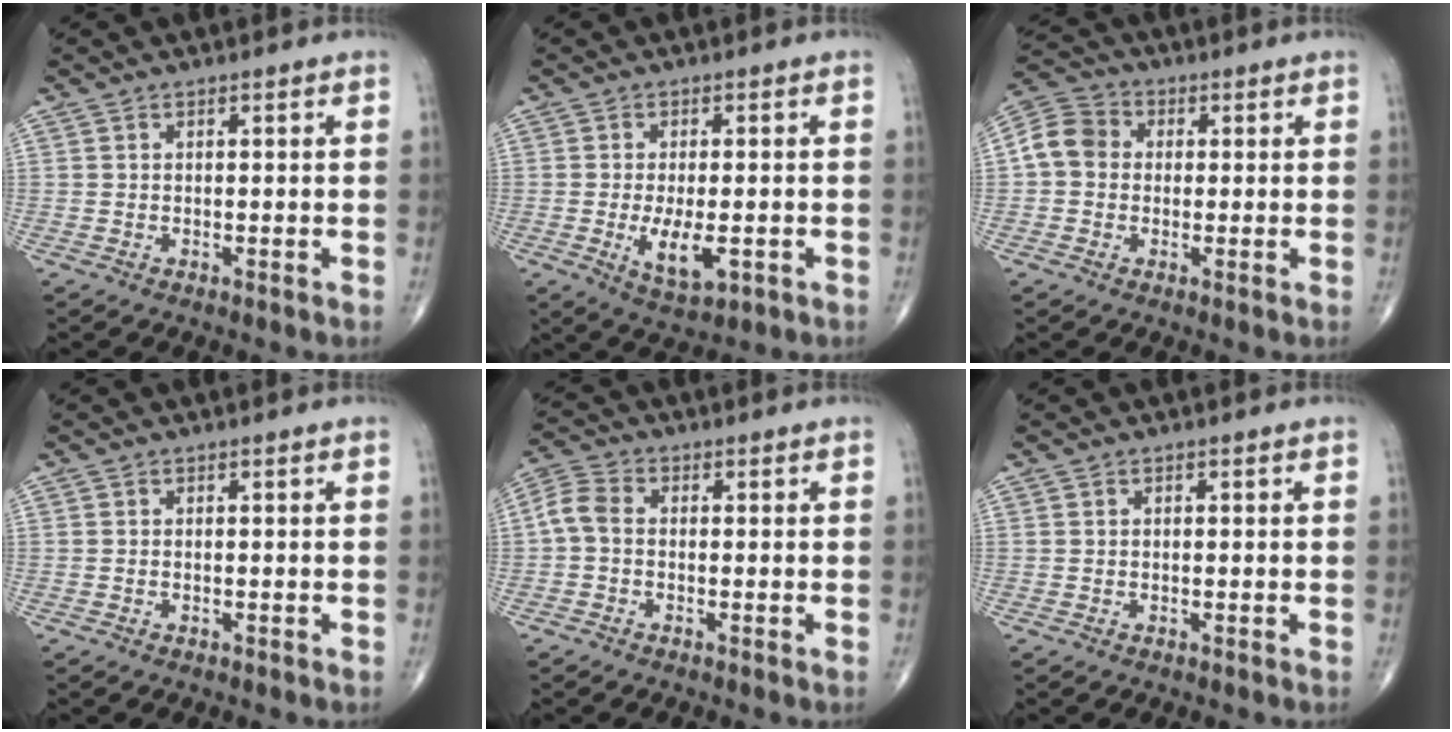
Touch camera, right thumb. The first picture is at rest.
{"total": 7.3, "force": [-1.8, 3.2, 6.3], "torque": [-0.107, -0.013, -0.023]}
{"total": 7.2, "force": [0.2, 6.2, 3.7], "torque": [-0.058, 0.023, -0.011]}
{"total": 0.0}
{"total": 4.6, "force": [-0.5, 3.1, 3.4], "torque": [-0.071, 0.013, -0.022]}
{"total": 0.0}